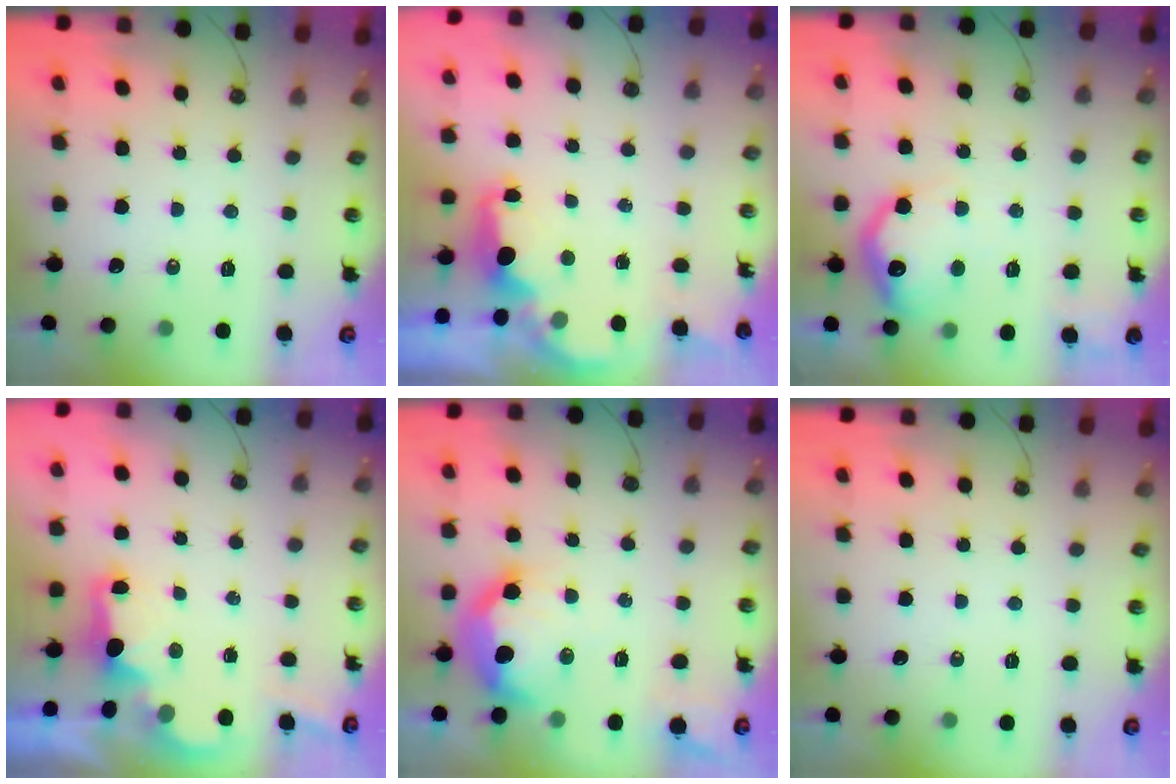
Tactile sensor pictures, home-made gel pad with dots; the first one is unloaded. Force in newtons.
{"total": 2.3, "press": 2.2, "slide": 0.7}
{"total": 14.5, "press": 14.5, "slide": 0.8}
{"total": 2.1, "press": 1.9, "slide": 0.8}
{"total": 18.9, "press": 18.8, "slide": 1.7}
{"total": 0.0}